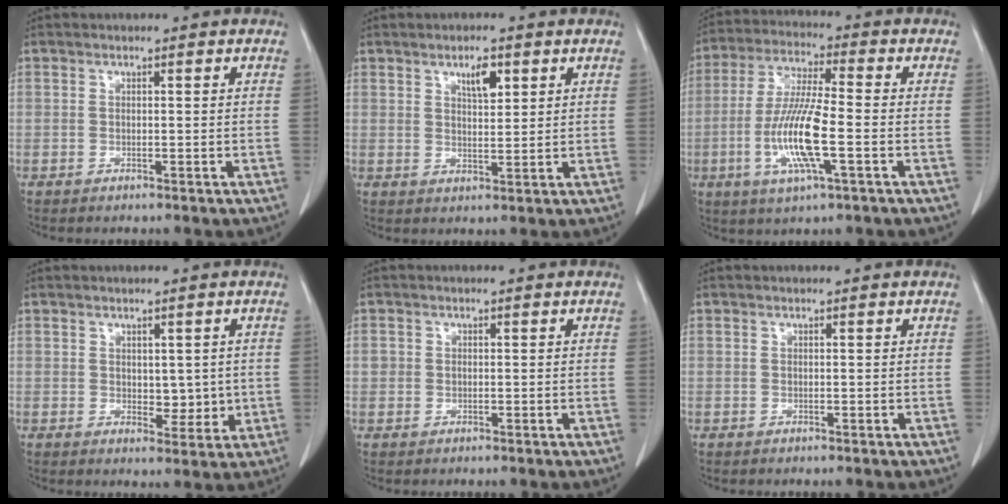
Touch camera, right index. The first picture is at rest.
{"total": 3.9, "force": [2.1, 1.3, 3.0], "torque": [-0.052, -0.003, 0.037]}
{"total": 12.1, "force": [-3.1, 1.3, 11.6], "torque": [-0.237, -0.012, -0.062]}
{"total": 3.9, "force": [0.3, 2.3, 3.2], "torque": [-0.032, -0.007, 0.013]}
{"total": 1.2, "force": [0.0, 1.2, 0.3], "torque": [0.000, 0.005, 0.000]}
{"total": 0.0}